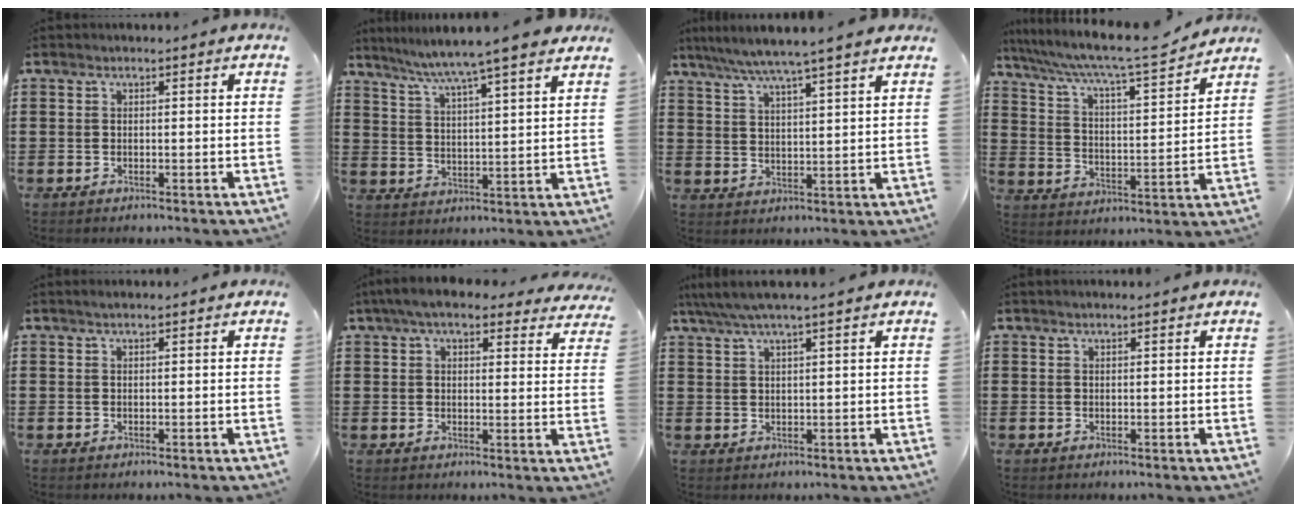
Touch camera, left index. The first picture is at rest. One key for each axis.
{"total": 6.3, "fx": 5.4, "fy": -0.9, "fz": 3.1, "tx": -0.081, "ty": -0.033, "tz": 0.087}
{"total": 5.6, "fx": 4.8, "fy": -0.7, "fz": 2.9, "tx": -0.072, "ty": -0.025, "tz": 0.081}
{"total": 7.7, "fx": 6.8, "fy": 0.0, "fz": 3.5, "tx": -0.099, "ty": -0.045, "tz": 0.108}
{"total": 0.9, "fx": 0.7, "fy": 0.0, "fz": 0.6, "tx": -0.013, "ty": 0.001, "tz": 0.013}
{"total": 6.5, "fx": 5.4, "fy": 1.3, "fz": 3.3, "tx": -0.081, "ty": -0.007, "tz": 0.099}
{"total": 3.7, "fx": 2.8, "fy": 0.1, "fz": 2.5, "tx": -0.057, "ty": -0.002, "tz": 0.050}
{"total": 0.8, "fx": 0.7, "fy": 0.0, "fz": 0.4, "tx": -0.008, "ty": -0.001, "tz": 0.014}